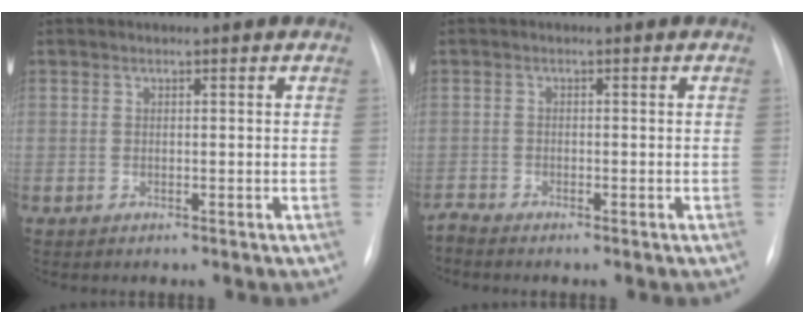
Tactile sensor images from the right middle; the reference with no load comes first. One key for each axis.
{"total": 1.2, "fx": -1.2, "fy": -0.2, "fz": 0.0, "tx": -0.001, "ty": -0.005, "tz": -0.023}